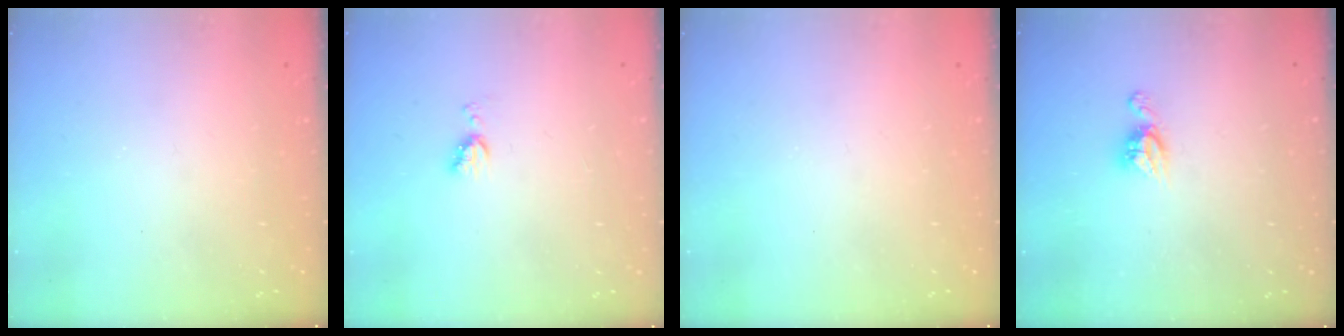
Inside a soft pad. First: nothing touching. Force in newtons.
{"total": 5.7, "press": 5.7, "slide": 0.6}
{"total": 0.0}
{"total": 5.9, "press": 5.9, "slide": 0.3}